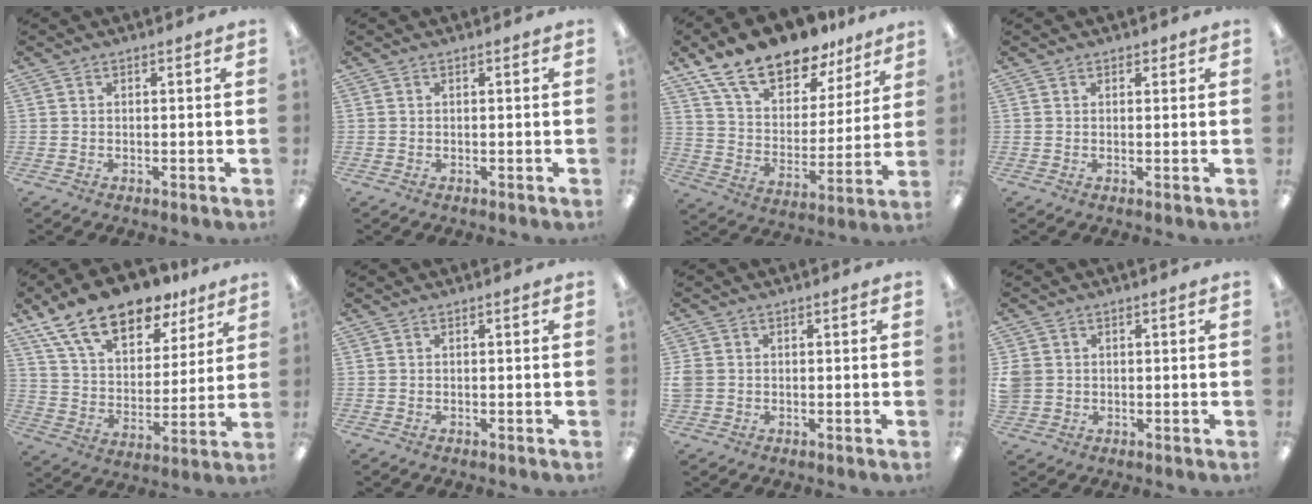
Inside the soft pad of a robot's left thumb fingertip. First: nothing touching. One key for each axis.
{"total": 0.0}
{"total": 17.2, "fx": 13.8, "fy": 7.7, "fz": 6.8, "tx": -0.131, "ty": -0.090, "tz": 0.247}
{"total": 1.2, "fx": 0.8, "fy": 0.9, "fz": 0.2, "tx": 0.004, "ty": -0.001, "tz": 0.012}
{"total": 17.7, "fx": 12.6, "fy": 8.6, "fz": 8.9, "tx": -0.164, "ty": -0.068, "tz": 0.228}
{"total": 0.0}
{"total": 2.7, "fx": -0.1, "fy": 2.5, "fz": 1.0, "tx": -0.017, "ty": 0.006, "tz": -0.001}
{"total": 3.8, "fx": 0.4, "fy": 3.7, "fz": 0.9, "tx": -0.013, "ty": 0.005, "tz": 0.008}